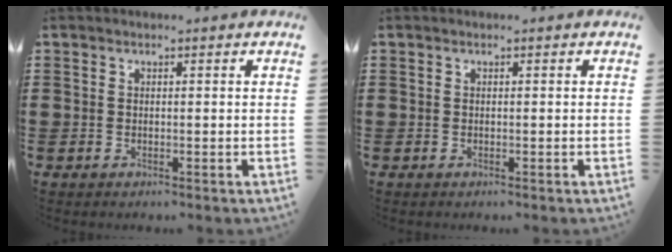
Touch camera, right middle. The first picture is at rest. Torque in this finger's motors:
{"motor_torque": [0.01, 0.00, 0.00, 0.00]}